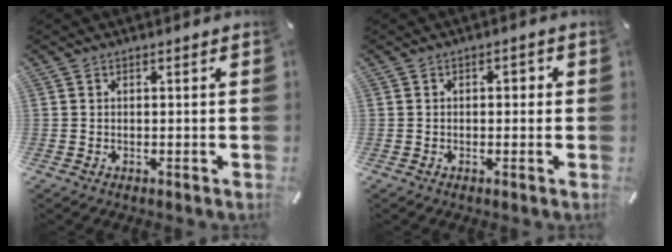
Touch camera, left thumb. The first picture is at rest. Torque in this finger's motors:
{"motor_torque": [0.18, 0.44, -0.01, -0.18, 0.04]}